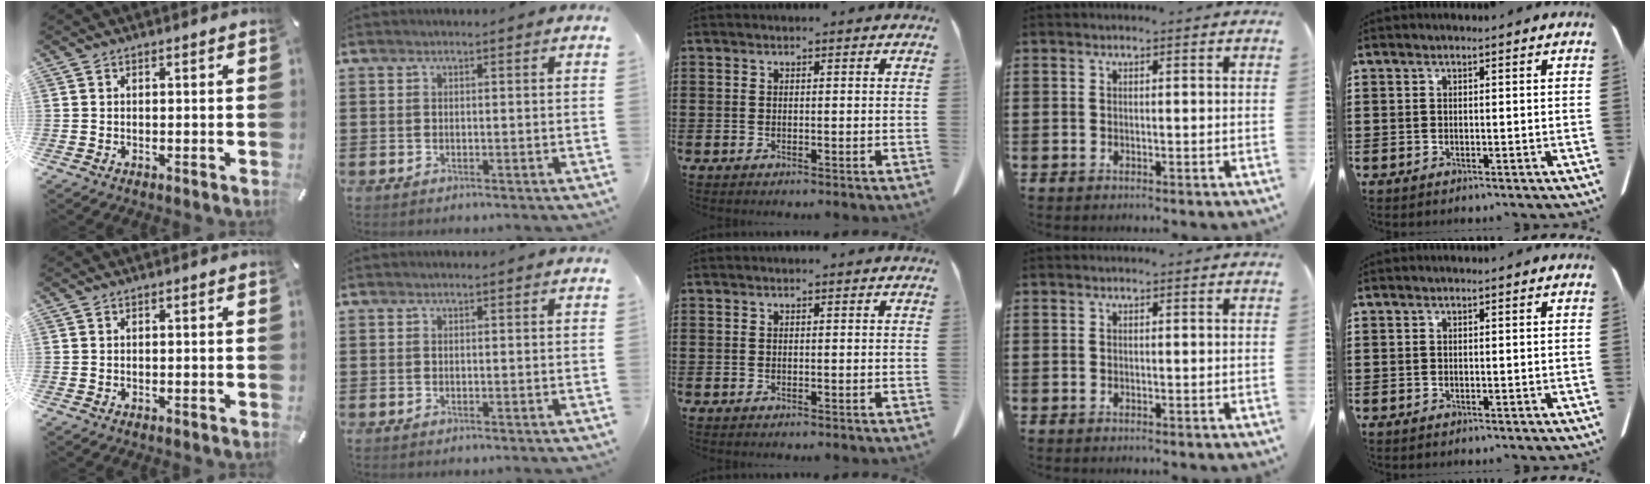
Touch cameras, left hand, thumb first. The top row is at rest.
{}